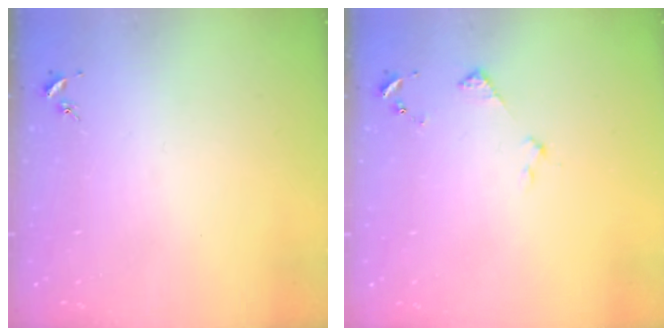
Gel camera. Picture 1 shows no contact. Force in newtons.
{"total": 2.9, "press": 2.9, "slide": 0.3}